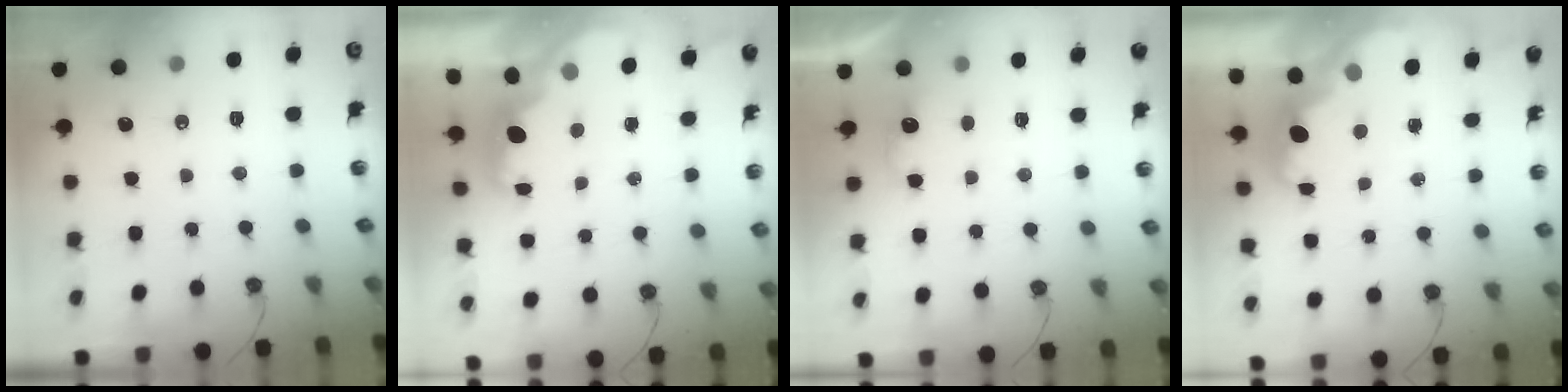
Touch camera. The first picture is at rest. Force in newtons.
{"total": 1.6, "press": 1.4, "slide": 0.7}
{"total": 2.5, "press": 2.4, "slide": 0.7}
{"total": 2.0, "press": 1.8, "slide": 0.8}